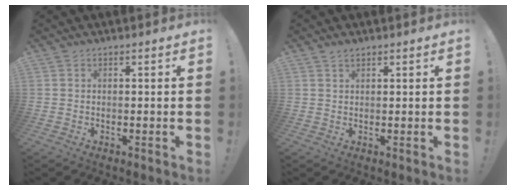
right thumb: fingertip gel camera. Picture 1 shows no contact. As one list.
[{"total": 1.5, "force": [1.2, 0.6, 0.7], "torque": [-0.009, -0.003, 0.021]}]